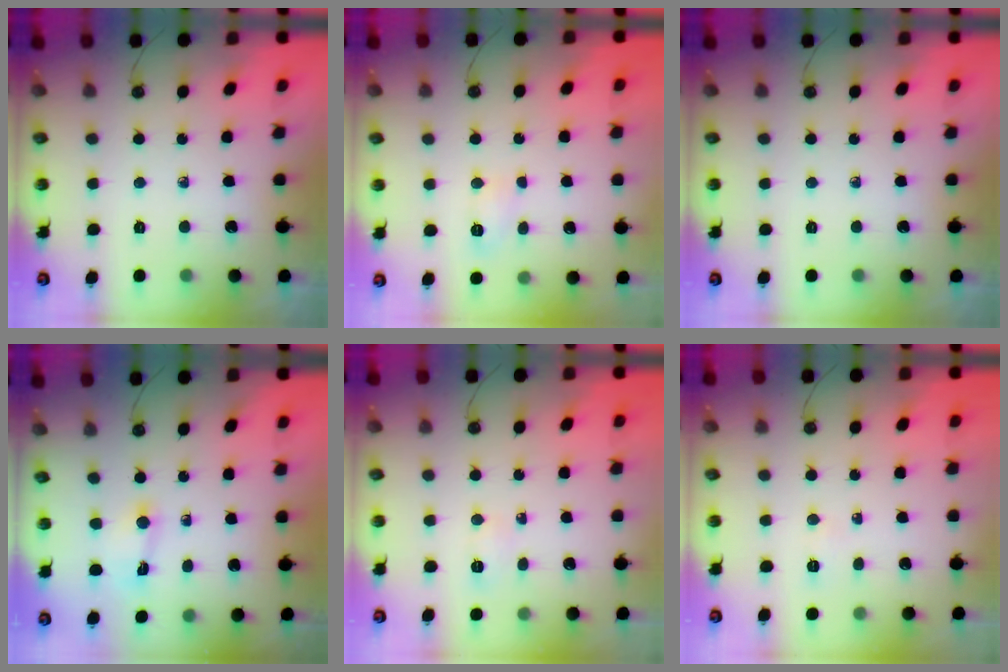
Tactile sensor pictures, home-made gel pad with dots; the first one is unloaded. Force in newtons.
{"total": 6.2, "press": 6.2, "slide": 0.5}
{"total": 0.0}
{"total": 1.6, "press": 1.6, "slide": 0.2}
{"total": 3.5, "press": 3.4, "slide": 1.0}
{"total": 2.8, "press": 2.6, "slide": 0.9}